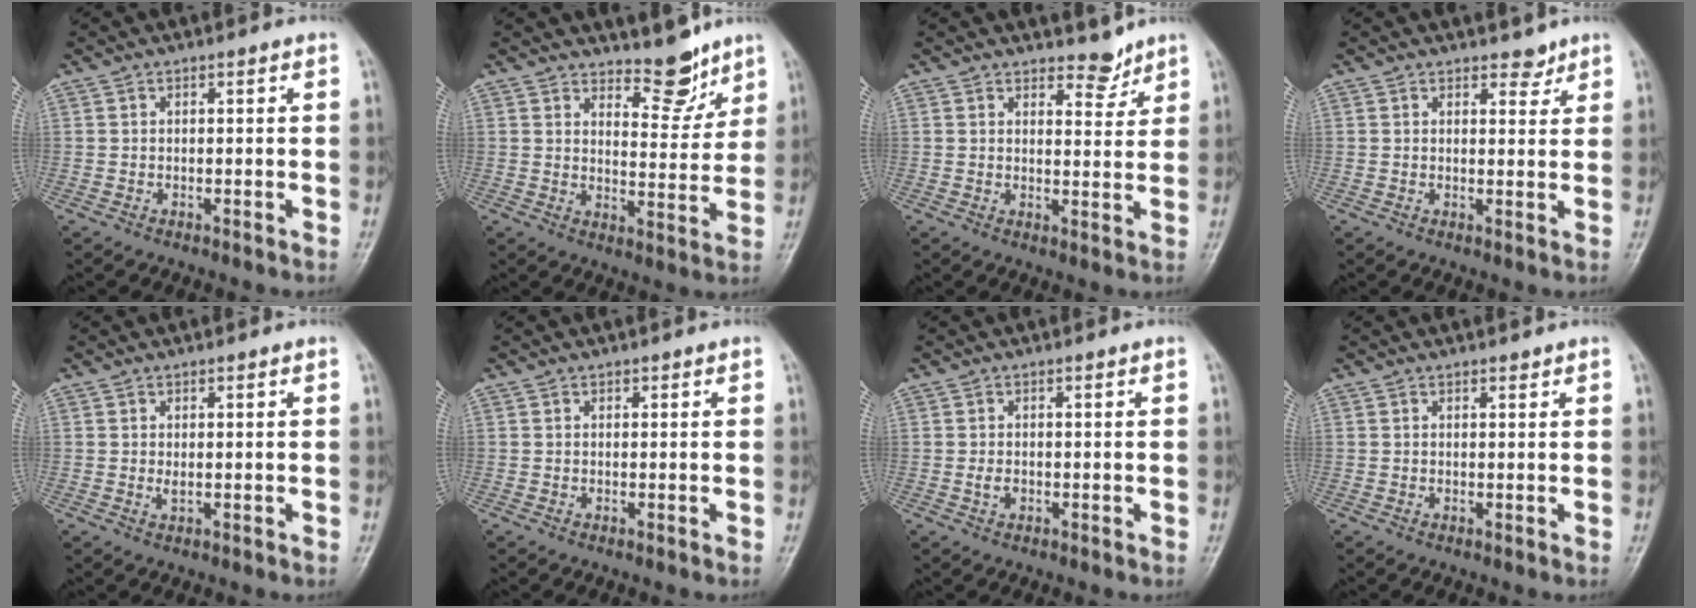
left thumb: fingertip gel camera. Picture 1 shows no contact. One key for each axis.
{"total": 7.5, "fx": 6.2, "fy": 2.8, "fz": 3.0, "tx": -0.016, "ty": -0.055, "tz": 0.100}
{"total": 4.0, "fx": 3.5, "fy": 1.7, "fz": 0.9, "tx": 0.010, "ty": -0.029, "tz": 0.052}
{"total": 2.6, "fx": 2.1, "fy": 1.3, "fz": 0.7, "tx": 0.007, "ty": -0.015, "tz": 0.028}
{"total": 1.2, "fx": 0.6, "fy": 0.5, "fz": 0.9, "tx": -0.014, "ty": -0.006, "tz": 0.013}
{"total": 0.5, "fx": 0.5, "fy": 0.3, "fz": 0.0, "tx": 0.000, "ty": -0.003, "tz": 0.005}
{"total": 1.3, "fx": 0.0, "fy": 0.9, "fz": 0.9, "tx": -0.016, "ty": -0.001, "tz": 0.002}
{"total": 1.0, "fx": 0.9, "fy": 0.4, "fz": 0.2, "tx": -0.001, "ty": -0.007, "tz": 0.012}